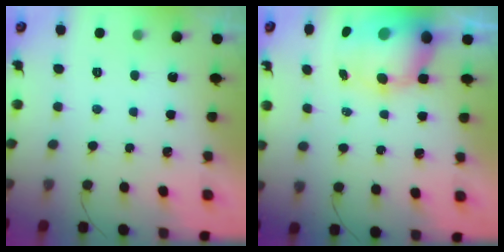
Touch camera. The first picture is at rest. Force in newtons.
{"total": 11.2, "press": 10.9, "slide": 2.4}